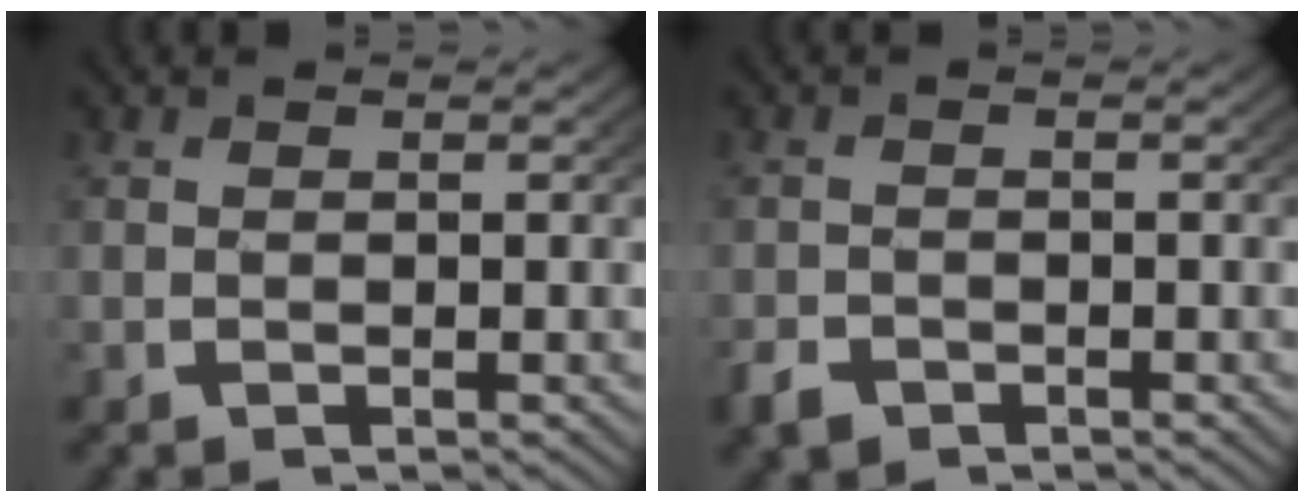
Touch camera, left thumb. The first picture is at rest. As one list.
[{"total": 2.1, "force": [-1.6, 1.3, 0.5], "torque": [-0.014, -0.012, -0.027]}]